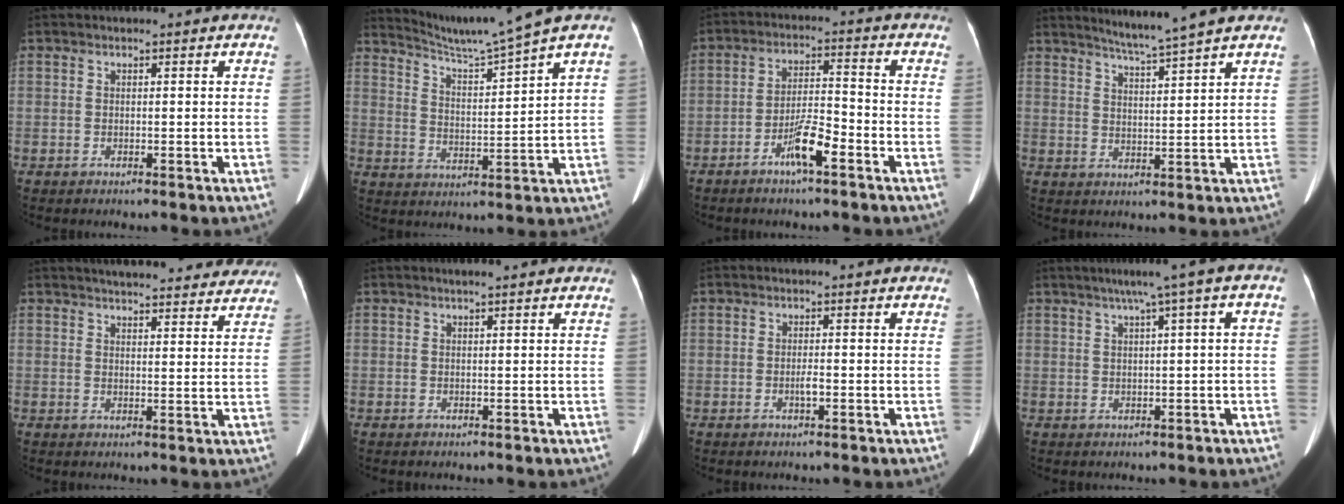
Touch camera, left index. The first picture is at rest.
{"total": 8.4, "force": [7.3, -2.6, 3.1], "torque": [-0.064, -0.019, 0.134]}
{"total": 6.4, "force": [-3.9, 0.9, 4.9], "torque": [-0.102, 0.001, -0.071]}
{"total": 6.2, "force": [5.3, -1.8, 2.5], "torque": [-0.048, -0.007, 0.092]}
{"total": 20.2, "force": [18.4, 4.5, 7.1], "torque": [-0.086, 0.007, 0.218]}
{"total": 2.0, "force": [1.6, 0.1, 1.2], "torque": [-0.014, 0.018, 0.023]}
{"total": 1.3, "force": [-0.7, 0.2, 1.0], "torque": [-0.024, -0.004, -0.012]}
{"total": 6.6, "force": [2.4, 0.1, 6.2], "torque": [-0.088, 0.034, 0.033]}